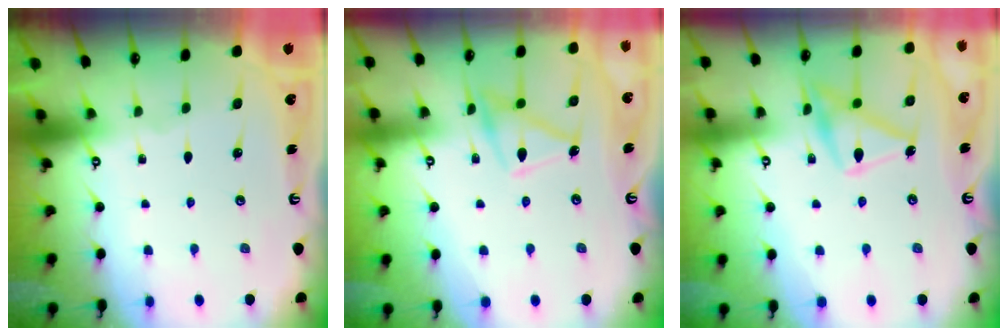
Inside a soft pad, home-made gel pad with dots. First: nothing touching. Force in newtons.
{"total": 14.0, "press": 14.0, "slide": 1.0}
{"total": 16.5, "press": 16.5, "slide": 1.1}